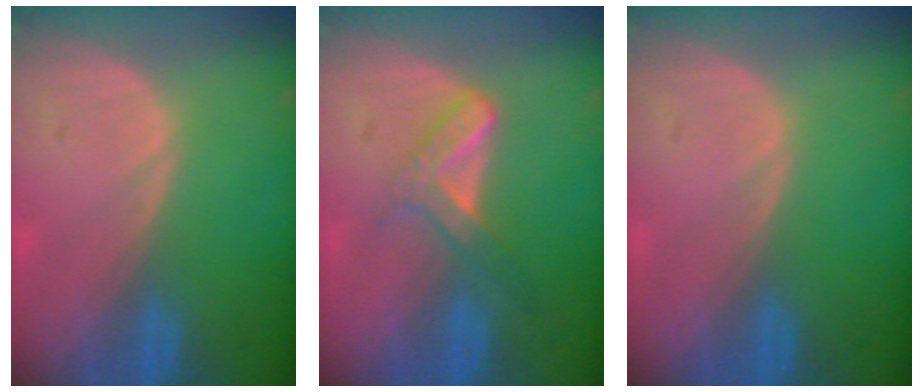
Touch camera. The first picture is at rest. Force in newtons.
{"total": 5.3, "press": 4.6, "slide": 2.7}
{"total": 0.0}